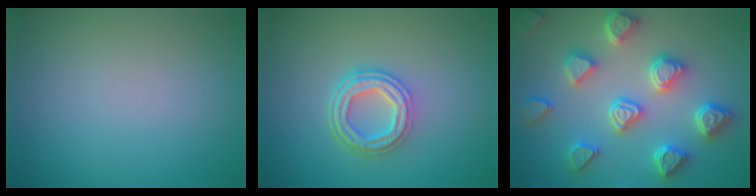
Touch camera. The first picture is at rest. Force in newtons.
{"total": 4.4, "press": 3.3, "slide": 2.8}
{"total": 6.0, "press": 5.8, "slide": 1.8}